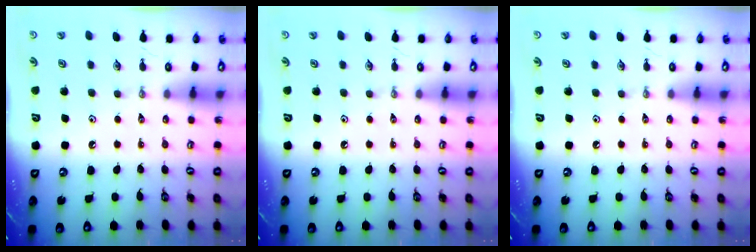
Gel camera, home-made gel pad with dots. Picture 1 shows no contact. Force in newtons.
{"total": 0.0}
{"total": 0.0}